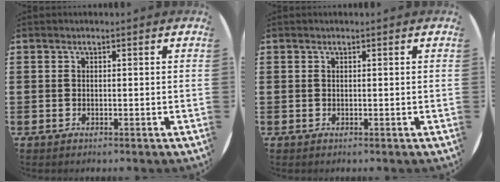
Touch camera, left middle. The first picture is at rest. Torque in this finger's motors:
{"motor_torque": [0.24, -0.08, 0.03, 0.00]}